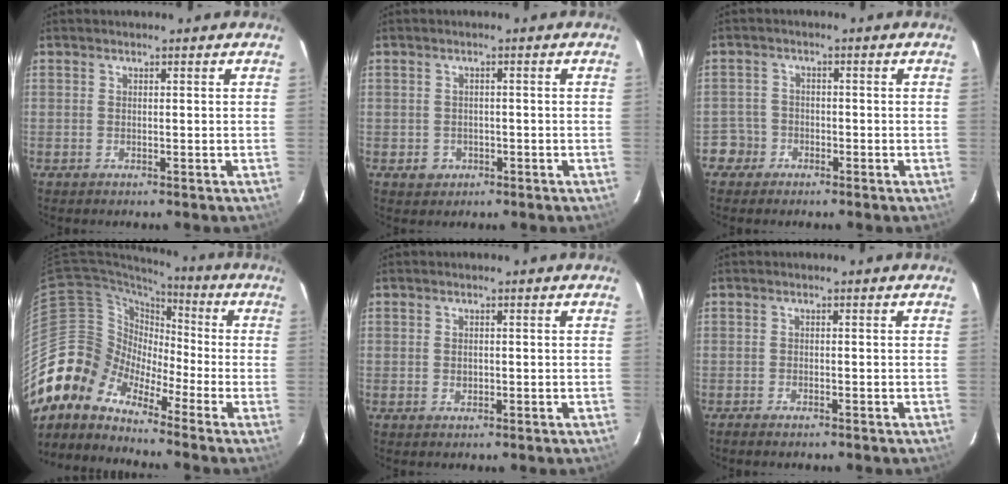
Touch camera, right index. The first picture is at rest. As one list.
[{"total": 2.8, "force": [-0.9, 2.5, 0.5], "torque": [-0.013, 0.003, -0.008]}, {"total": 3.8, "force": [-2.0, 3.2, -0.5], "torque": [0.014, 0.024, -0.037]}, {"total": 11.2, "force": [-8.4, 7.1, 2.2], "torque": [-0.048, 0.029, -0.188]}, {"total": 0.7, "force": [-0.1, 0.6, 0.3], "torque": [-0.004, 0.001, -0.002]}, {"total": 1.7, "force": [-1.5, 0.4, 0.8], "torque": [-0.022, -0.004, -0.027]}]